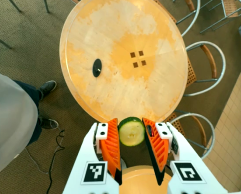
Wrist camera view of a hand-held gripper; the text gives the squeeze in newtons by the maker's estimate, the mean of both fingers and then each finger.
{"total": 9.1, "left": 8.9, "right": 9.2}